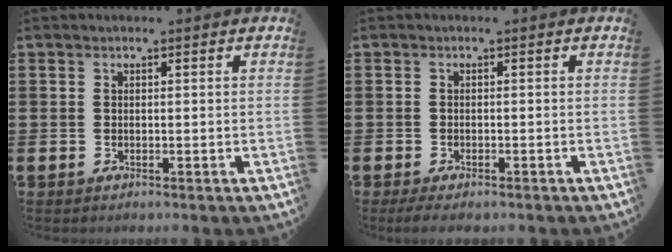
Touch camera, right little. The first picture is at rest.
{"total": 1.1, "force": [-0.7, 0.3, 0.8], "torque": [-0.015, -0.001, -0.013]}